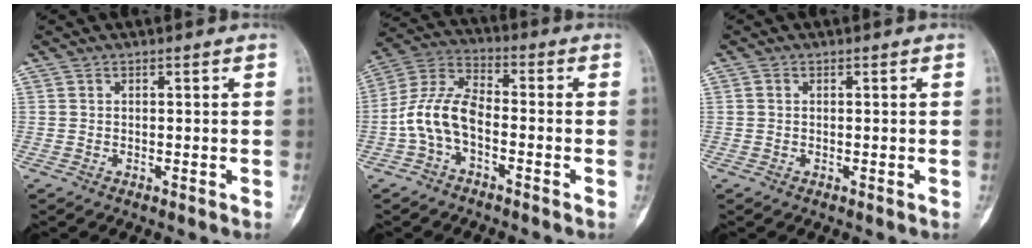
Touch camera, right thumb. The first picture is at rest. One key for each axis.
{"total": 9.9, "fx": -2.7, "fy": 5.3, "fz": 7.8, "tx": -0.159, "ty": 0.038, "tz": -0.064}
{"total": 0.7, "fx": 0.1, "fy": 0.6, "fz": 0.4, "tx": -0.007, "ty": 0.001, "tz": 0.000}